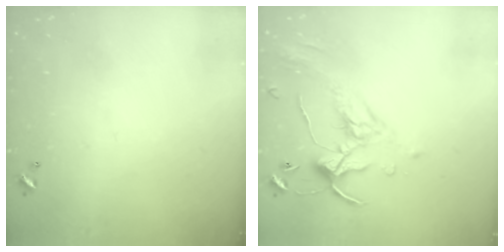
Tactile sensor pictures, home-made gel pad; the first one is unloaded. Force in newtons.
{"total": 1.1, "press": 0.4, "slide": 1.0}